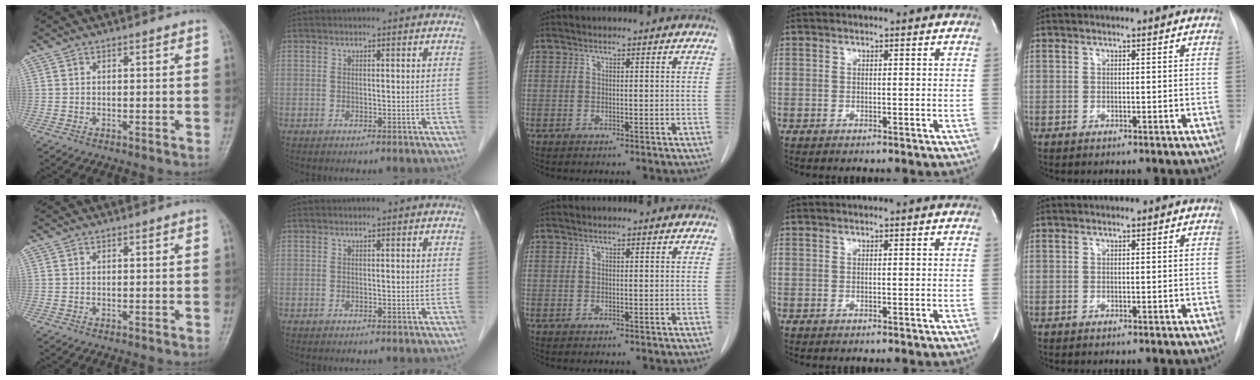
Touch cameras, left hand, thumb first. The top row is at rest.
{}